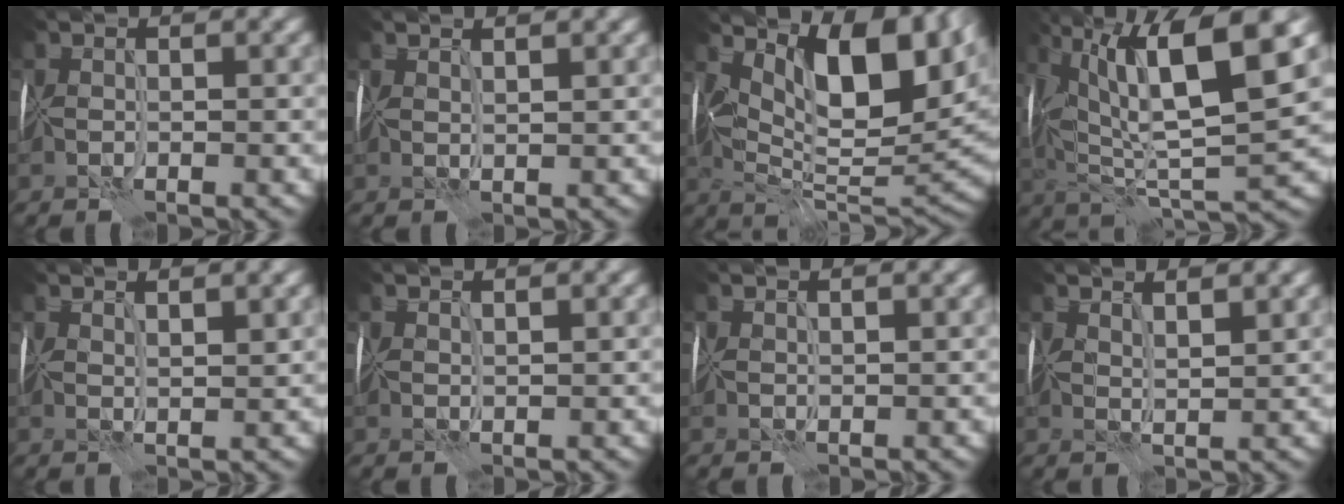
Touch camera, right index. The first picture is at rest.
{"total": 1.8, "force": [1.8, -0.2, 0.4], "torque": [0.002, 0.010, 0.033]}
{"total": 12.0, "force": [5.5, 5.0, 9.5], "torque": [-0.138, 0.004, 0.094]}
{"total": 11.4, "force": [5.5, 2.8, 9.6], "torque": [-0.175, 0.021, 0.104]}
{"total": 2.8, "force": [2.5, 0.1, 1.3], "torque": [-0.009, 0.011, 0.044]}
{"total": 1.6, "force": [1.6, -0.3, 0.2], "torque": [0.005, 0.009, 0.030]}
{"total": 1.9, "force": [1.7, 0.2, 0.8], "torque": [-0.004, 0.009, 0.026]}
{"total": 3.2, "force": [2.9, 0.2, 1.3], "torque": [0.000, 0.014, 0.047]}